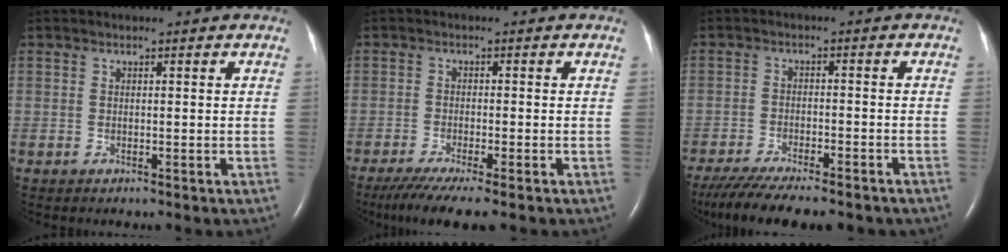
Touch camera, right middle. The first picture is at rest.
{"total": 7.6, "force": [-5.6, 0.5, 5.1], "torque": [-0.086, -0.021, -0.091]}
{"total": 16.2, "force": [-13.5, 3.4, 8.2], "torque": [-0.161, -0.029, -0.196]}